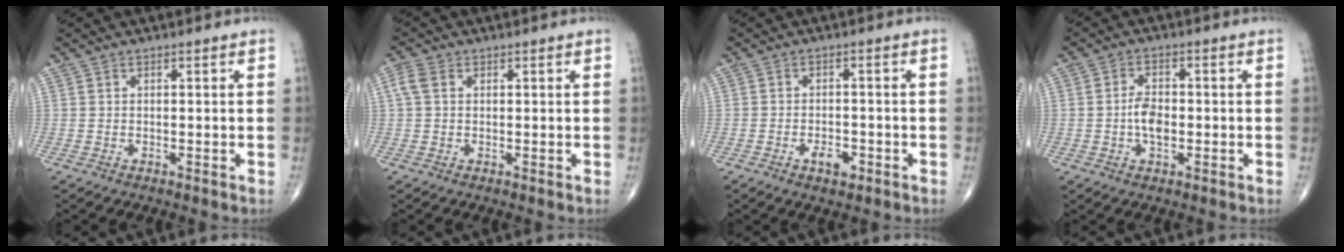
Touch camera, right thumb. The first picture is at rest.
{"total": 2.8, "force": [0.7, 2.0, 1.8], "torque": [-0.051, 0.011, 0.012]}
{"total": 3.5, "force": [-1.8, 1.9, 2.4], "torque": [-0.028, 0.010, -0.026]}
{"total": 4.7, "force": [-0.7, 2.6, 3.8], "torque": [-0.064, 0.006, -0.016]}